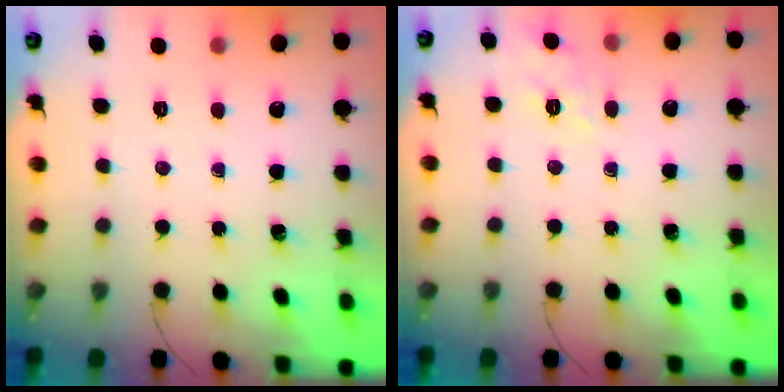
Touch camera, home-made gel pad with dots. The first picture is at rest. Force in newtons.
{"total": 1.9, "press": 0.9, "slide": 1.6}